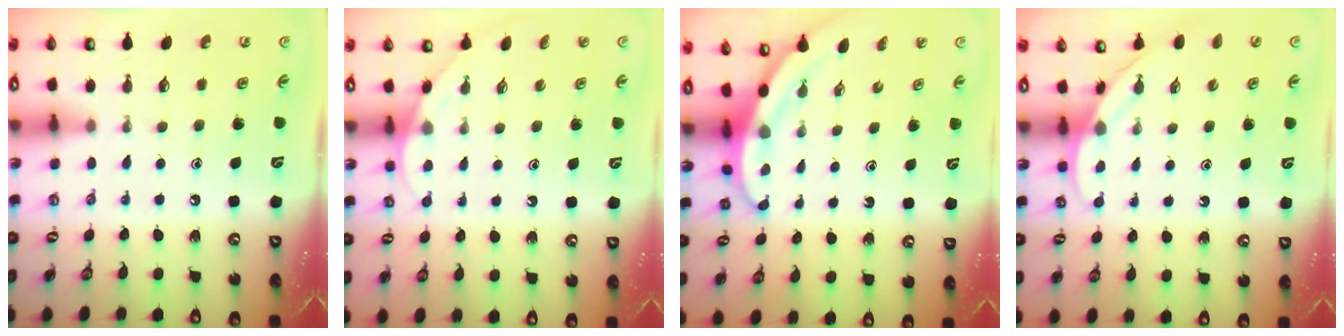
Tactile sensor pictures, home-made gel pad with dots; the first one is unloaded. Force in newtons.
{"total": 3.7, "press": 3.7, "slide": 0.2}
{"total": 3.6, "press": 3.6, "slide": 0.2}
{"total": 3.5, "press": 3.5, "slide": 0.4}